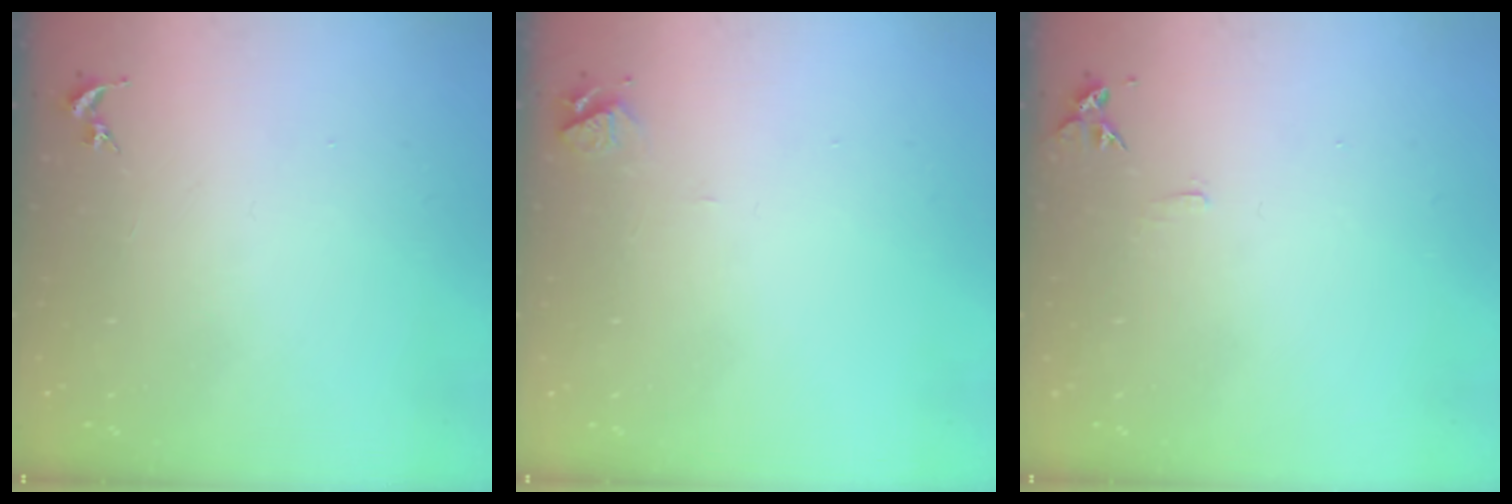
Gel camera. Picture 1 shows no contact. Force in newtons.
{"total": 4.9, "press": 4.9, "slide": 0.5}
{"total": 5.5, "press": 5.4, "slide": 0.6}